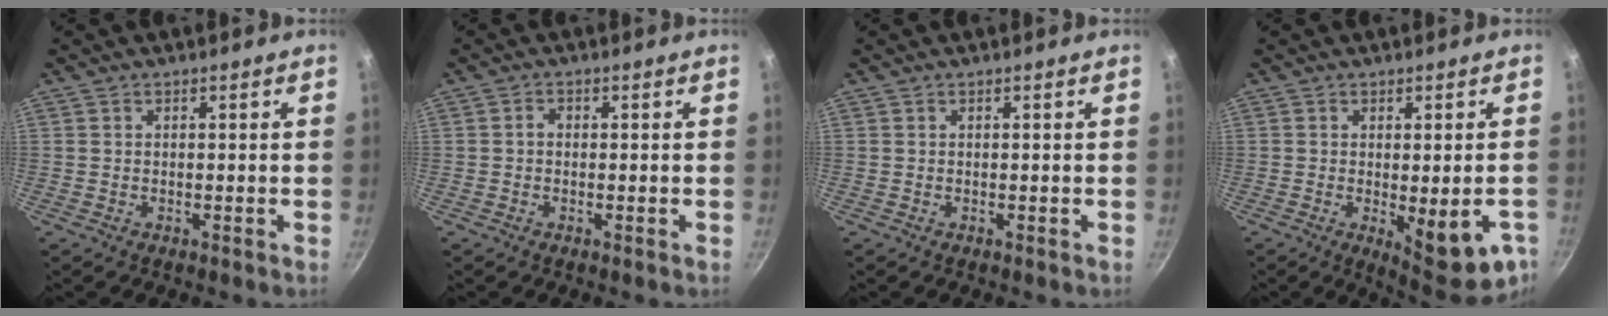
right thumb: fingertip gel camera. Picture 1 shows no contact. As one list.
[{"total": 1.3, "force": [-0.2, 1.0, 0.7], "torque": [-0.014, 0.007, -0.006]}, {"total": 0.0}, {"total": 12.7, "force": [-4.2, 4.6, 11.1], "torque": [-0.122, -0.008, -0.040]}]